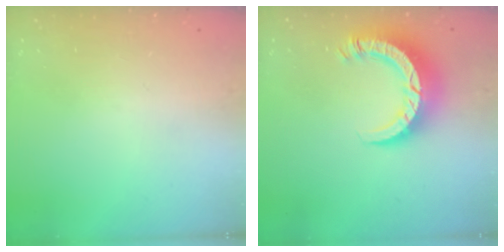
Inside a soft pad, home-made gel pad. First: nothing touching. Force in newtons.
{"total": 10.0, "press": 10.0, "slide": 1.1}